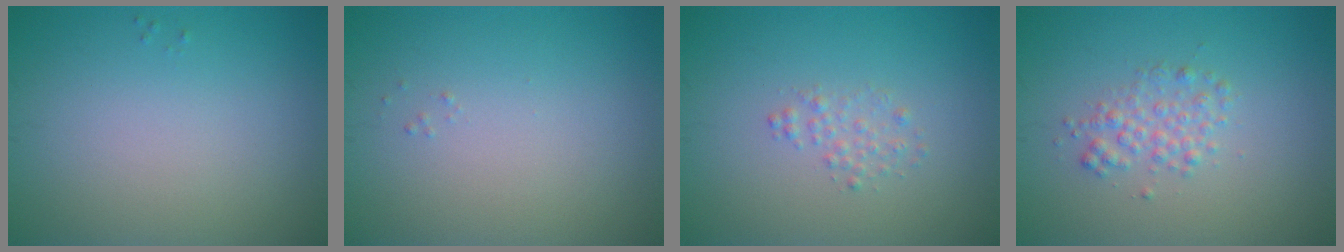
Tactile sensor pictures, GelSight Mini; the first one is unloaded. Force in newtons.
{"total": 0.0}
{"total": 1.2, "press": 1.2, "slide": 0.0}
{"total": 2.0, "press": 2.0, "slide": 0.0}